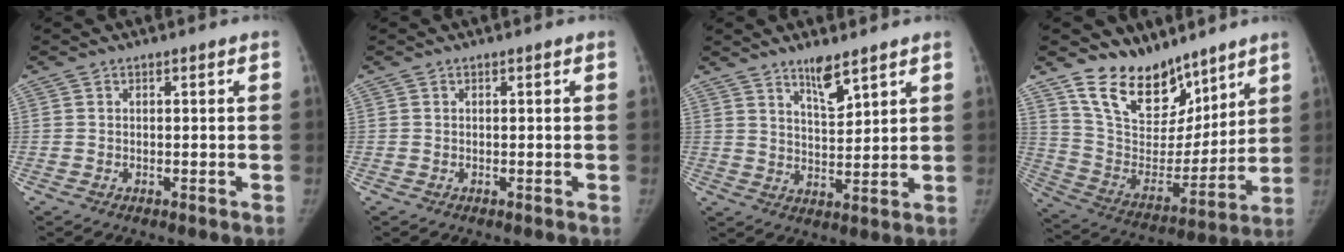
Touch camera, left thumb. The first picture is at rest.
{"total": 0.0}
{"total": 6.3, "force": [4.7, 1.7, 3.9], "torque": [-0.055, -0.037, 0.083]}
{"total": 18.3, "force": [14.0, 9.7, 6.8], "torque": [-0.064, -0.087, 0.255]}